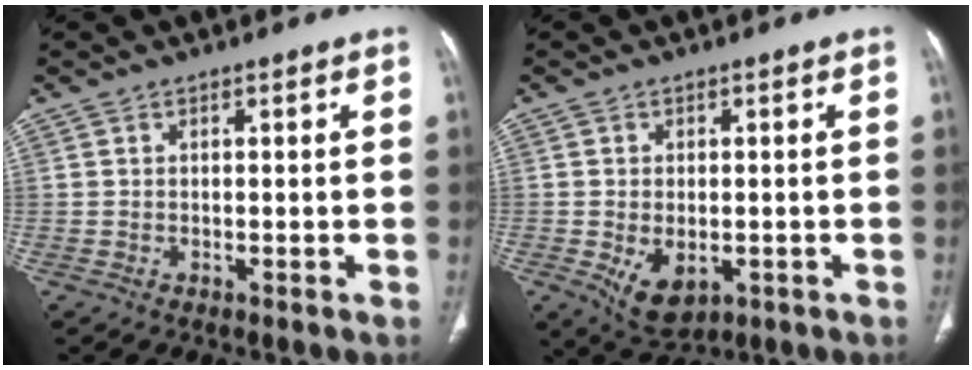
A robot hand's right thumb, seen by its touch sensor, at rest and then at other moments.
{"total": 6.7, "force": [-1.8, 4.2, 4.9], "torque": [-0.076, -0.004, -0.015]}